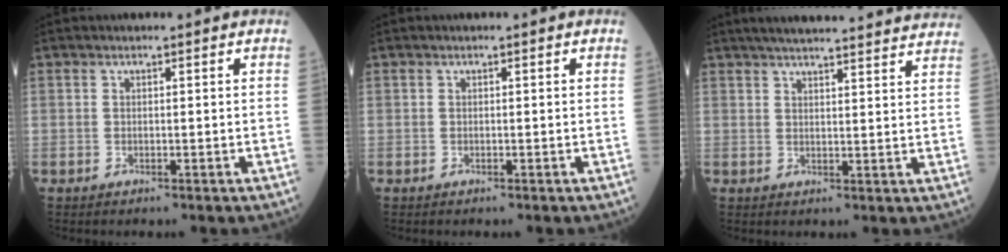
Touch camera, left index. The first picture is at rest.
{"total": 0.0}
{"total": 23.5, "force": [21.7, 1.7, 8.7], "torque": [-0.127, 0.001, 0.266]}